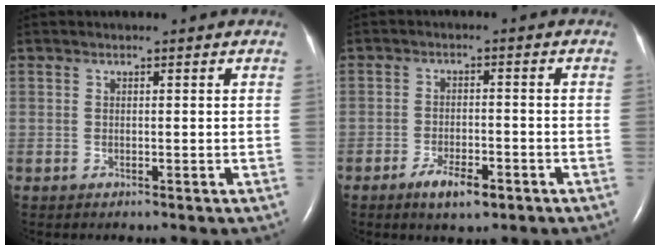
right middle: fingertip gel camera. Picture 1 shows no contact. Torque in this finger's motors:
{"motor_torque": [0.61, -0.43, 0.08, 0.05]}